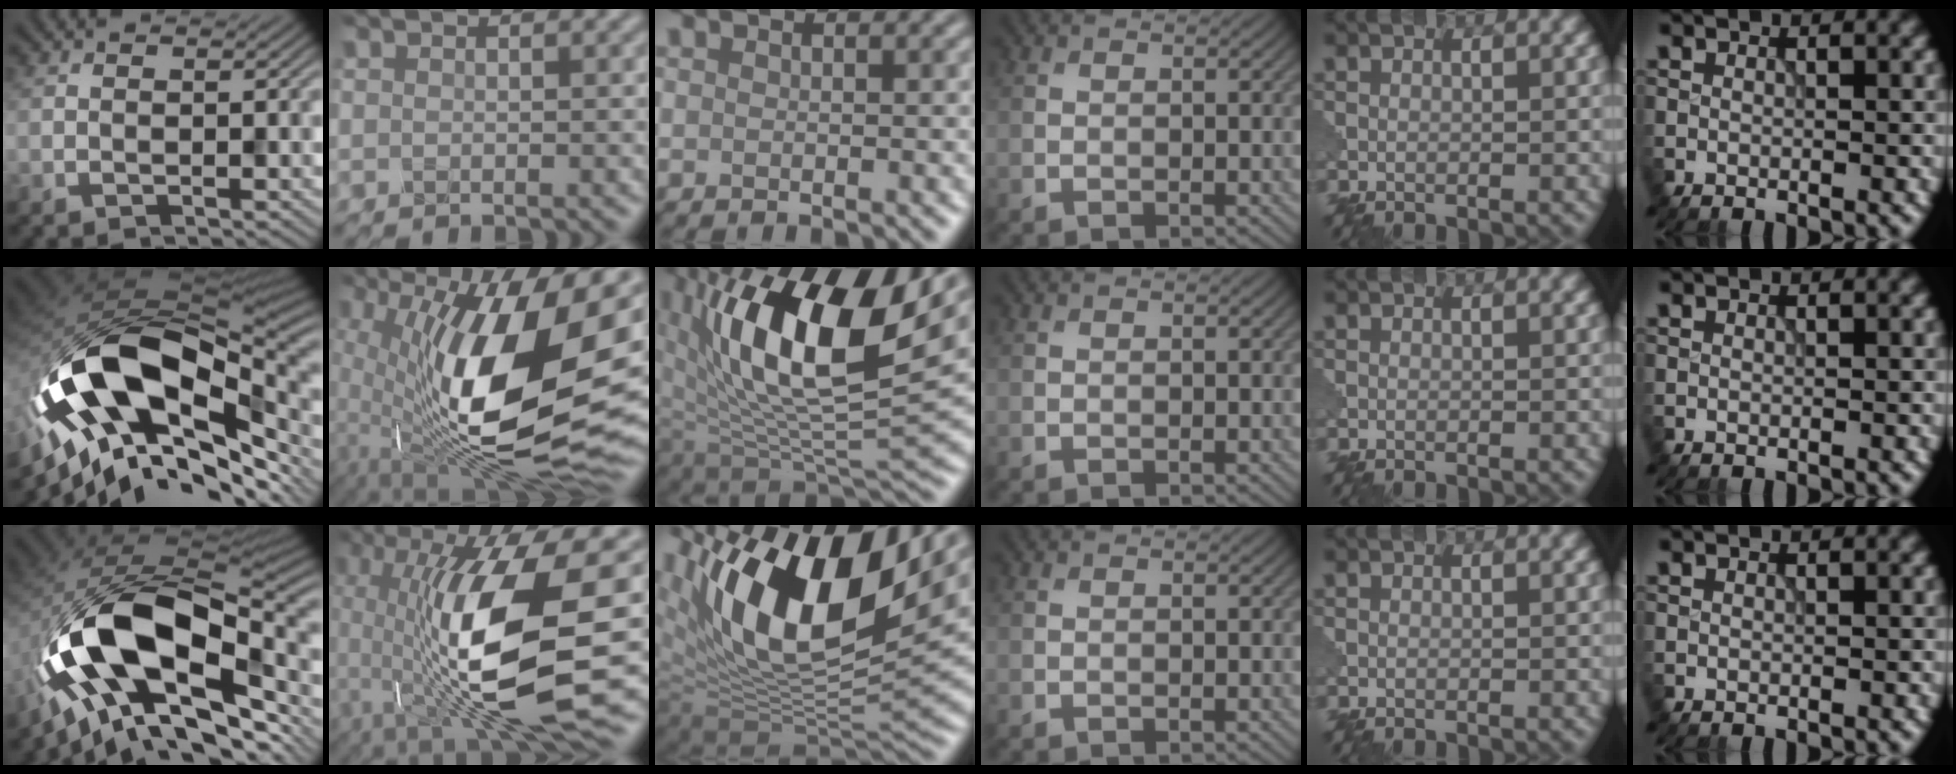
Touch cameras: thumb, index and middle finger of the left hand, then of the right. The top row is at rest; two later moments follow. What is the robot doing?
{"motion": "shake", "object": "medicine bottle"}